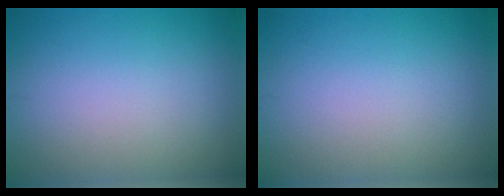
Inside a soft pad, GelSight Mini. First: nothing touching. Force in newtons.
{"total": 0.0}